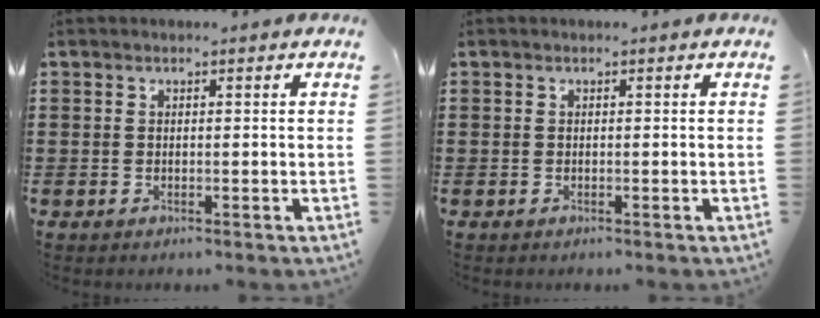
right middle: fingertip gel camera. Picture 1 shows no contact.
{"total": 0.0}